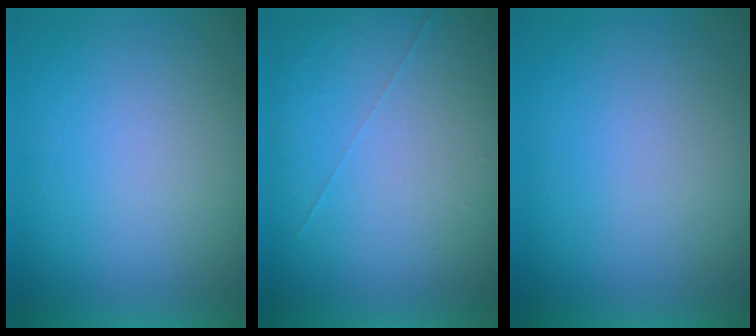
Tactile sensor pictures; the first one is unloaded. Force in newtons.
{"total": 1.0}
{"total": 0.0}